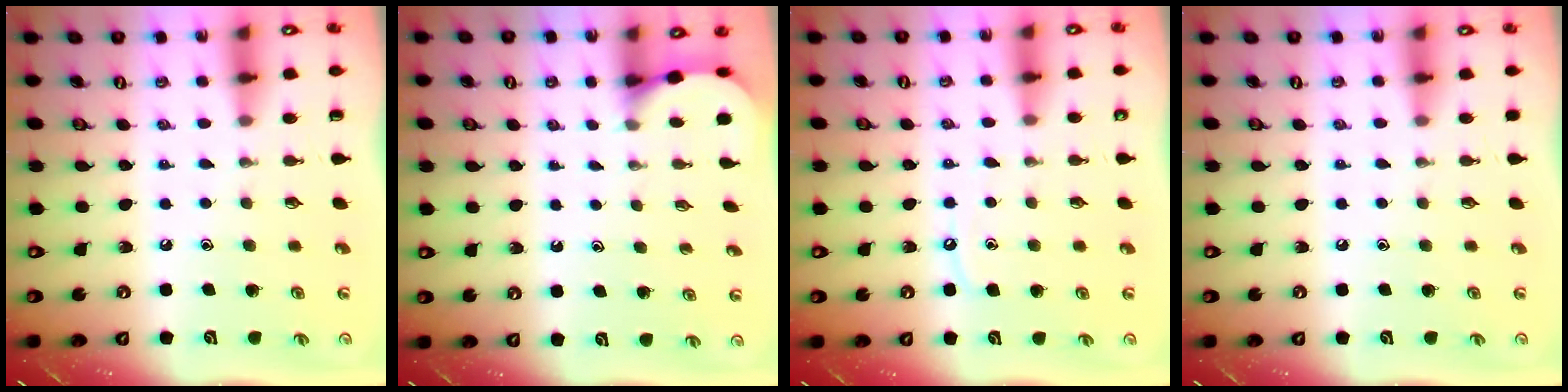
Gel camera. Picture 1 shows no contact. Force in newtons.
{"total": 1.9, "press": 1.9, "slide": 0.2}
{"total": 6.0, "press": 5.9, "slide": 0.7}
{"total": 2.8, "press": 2.8, "slide": 0.4}